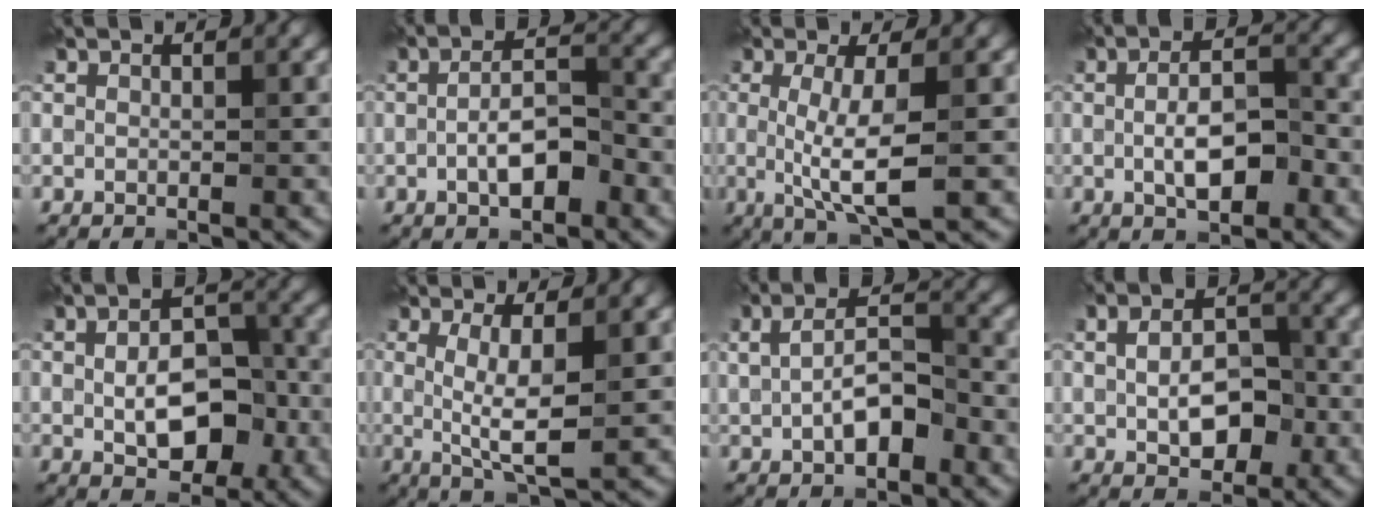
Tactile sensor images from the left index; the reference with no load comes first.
{"total": 4.1, "force": [-1.4, 1.6, 3.5], "torque": [-0.065, 0.005, -0.027]}
{"total": 4.9, "force": [-0.1, 1.0, 4.8], "torque": [-0.095, -0.007, -0.003]}
{"total": 4.6, "force": [-0.7, 2.0, 4.1], "torque": [-0.081, -0.001, -0.013]}
{"total": 6.7, "force": [-0.7, 3.8, 5.5], "torque": [-0.093, -0.005, -0.008]}
{"total": 4.4, "force": [0.4, 0.9, 4.3], "torque": [-0.084, -0.008, 0.009]}
{"total": 5.2, "force": [-0.4, 2.8, 4.3], "torque": [-0.088, 0.003, -0.006]}
{"total": 5.7, "force": [-0.2, 3.6, 4.4], "torque": [-0.081, -0.002, 0.000]}